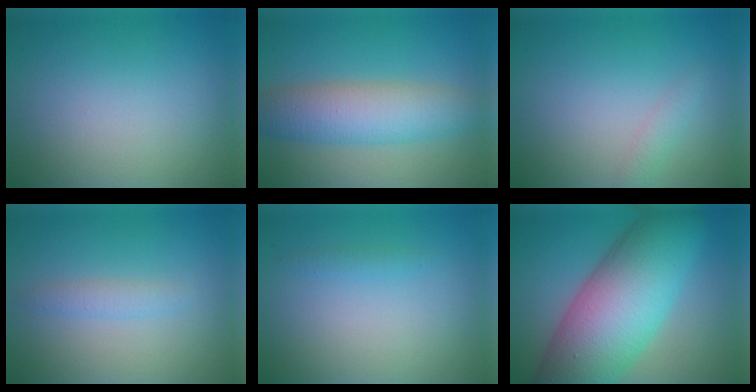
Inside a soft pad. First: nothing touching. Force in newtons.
{"total": 6.0, "press": 6.0, "slide": 0.4}
{"total": 1.2, "press": 1.2, "slide": 0.1}
{"total": 1.3, "press": 1.3, "slide": 0.0}
{"total": 0.7, "press": 0.7, "slide": 0.0}
{"total": 13.7, "press": 13.7, "slide": 0.4}